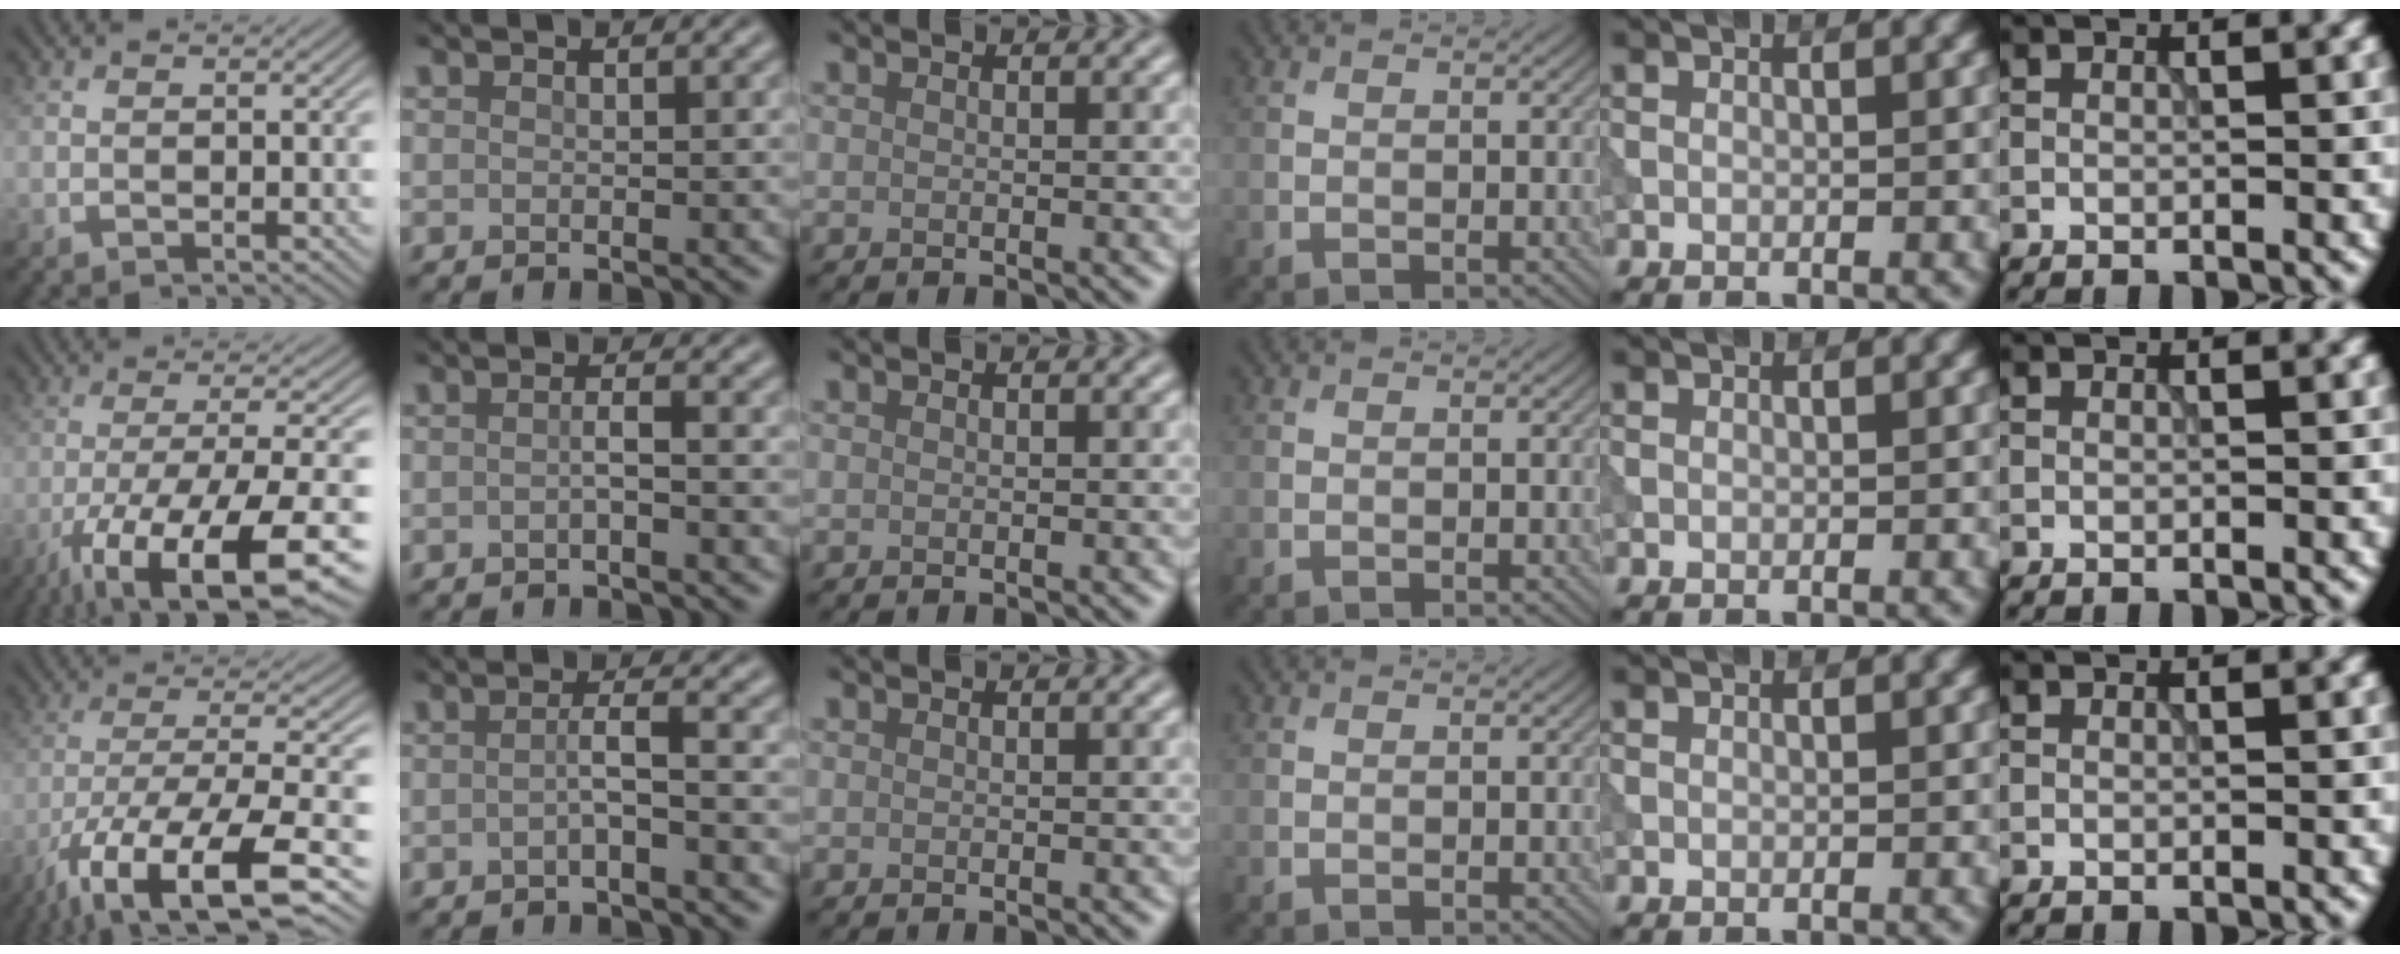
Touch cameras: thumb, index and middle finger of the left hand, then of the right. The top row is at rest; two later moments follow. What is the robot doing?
{"motion": "extract", "object": "tissue"}